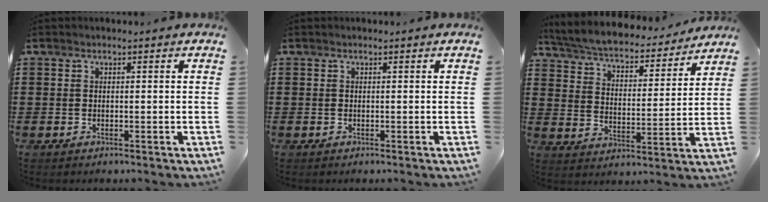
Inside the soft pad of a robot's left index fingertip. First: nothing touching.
{"total": 0.0}
{"total": 5.0, "force": [4.7, 0.2, 1.5], "torque": [-0.053, -0.037, 0.076]}